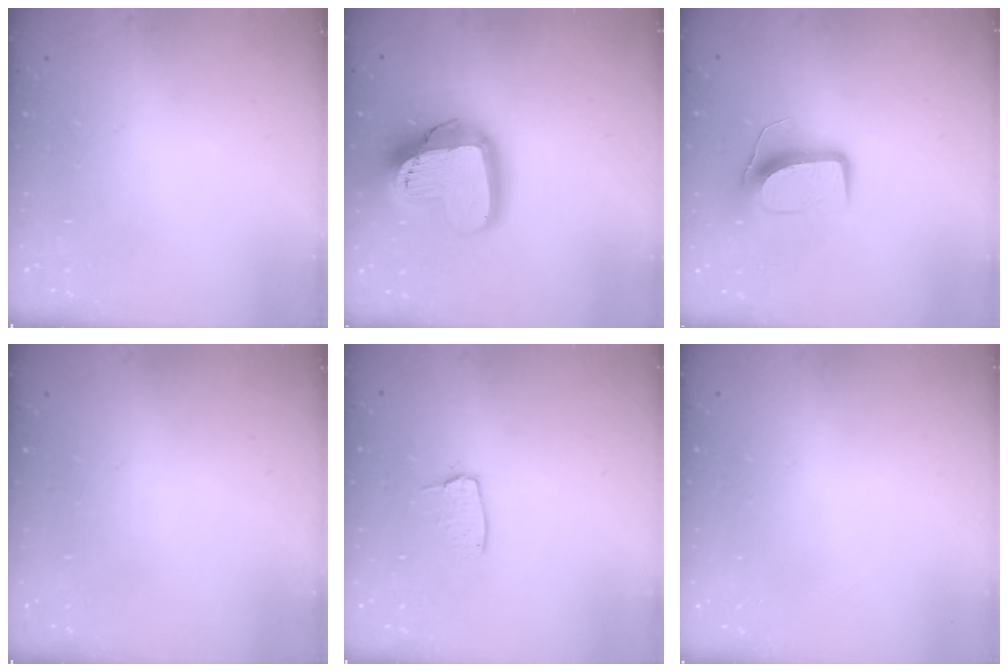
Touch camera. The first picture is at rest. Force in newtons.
{"total": 21.6, "press": 21.5, "slide": 1.9}
{"total": 9.2, "press": 9.2, "slide": 0.4}
{"total": 0.0}
{"total": 5.6, "press": 5.6, "slide": 0.4}
{"total": 0.0}